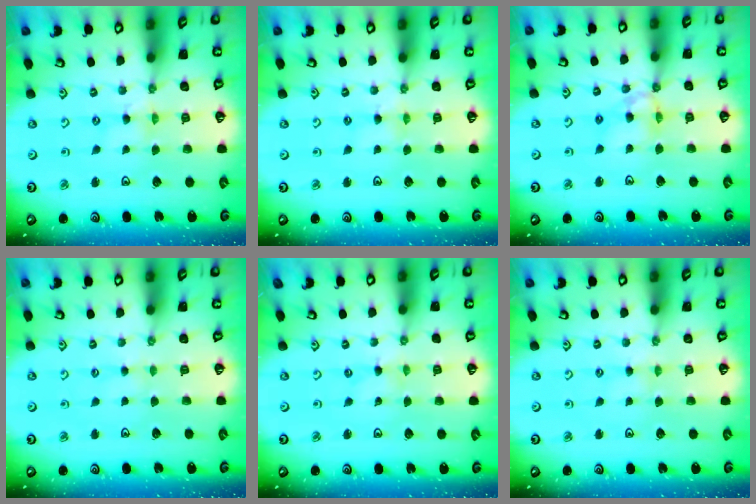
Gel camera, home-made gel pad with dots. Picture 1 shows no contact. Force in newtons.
{"total": 3.0, "press": 2.9, "slide": 0.4}
{"total": 8.0, "press": 8.0, "slide": 0.8}
{"total": 1.2, "press": 1.1, "slide": 0.3}
{"total": 0.0}
{"total": 1.7, "press": 1.7, "slide": 0.4}